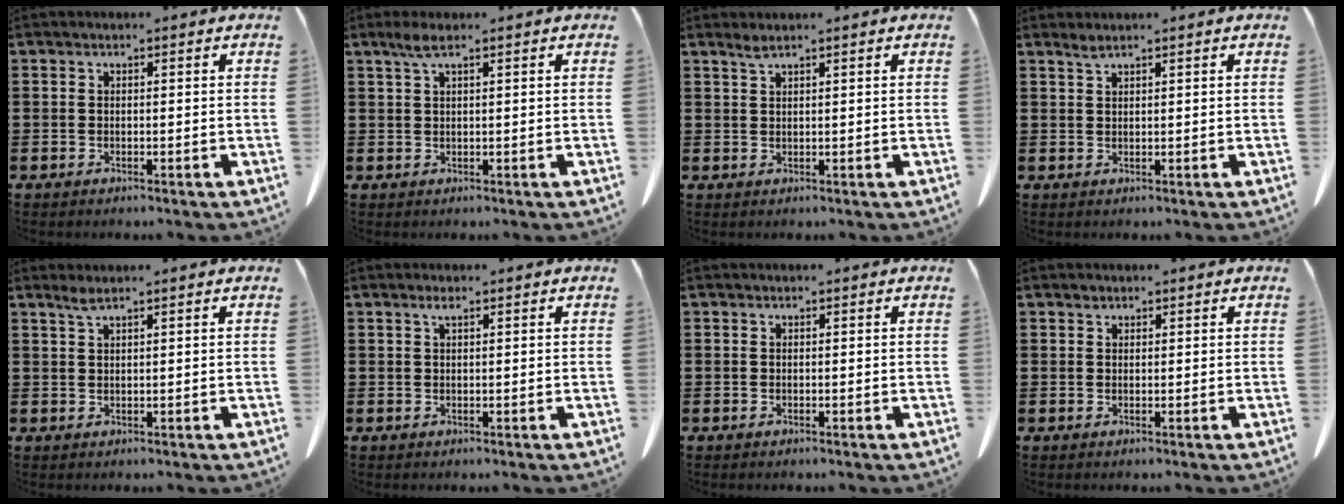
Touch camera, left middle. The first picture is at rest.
{"total": 2.4, "force": [1.3, 0.4, 2.0], "torque": [-0.044, 0.002, 0.023]}
{"total": 1.4, "force": [1.1, 0.0, 0.8], "torque": [-0.019, -0.002, 0.021]}
{"total": 1.3, "force": [1.1, 0.0, 0.8], "torque": [-0.018, -0.003, 0.021]}
{"total": 1.7, "force": [1.2, 0.0, 1.1], "torque": [-0.026, -0.002, 0.023]}
{"total": 1.0, "force": [0.6, 0.2, 0.9], "torque": [-0.019, 0.001, 0.010]}
{"total": 0.0}
{"total": 0.8, "force": [0.6, 0.5, 0.3], "torque": [-0.008, 0.000, 0.012]}